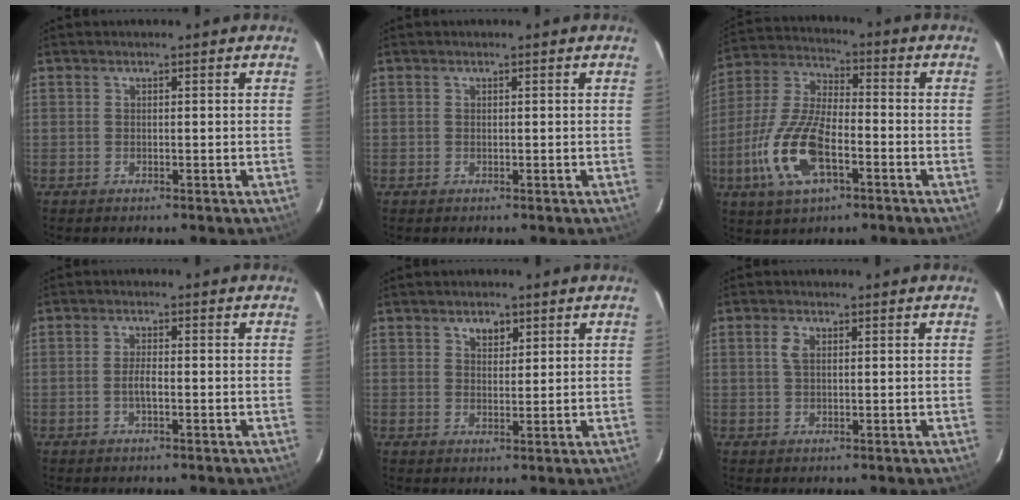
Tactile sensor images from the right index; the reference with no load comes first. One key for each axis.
{"total": 0.0}
{"total": 15.3, "fx": -5.6, "fy": 6.4, "fz": 12.7, "tx": -0.283, "ty": -0.006, "tz": -0.109}
{"total": 2.3, "fx": -0.7, "fy": 0.6, "fz": 2.1, "tx": -0.041, "ty": -0.001, "tz": -0.014}
{"total": 2.9, "fx": 1.7, "fy": 1.9, "fz": 1.4, "tx": -0.016, "ty": 0.003, "tz": 0.028}
{"total": 2.1, "fx": 0.6, "fy": 1.3, "fz": 1.6, "tx": -0.033, "ty": 0.005, "tz": 0.011}